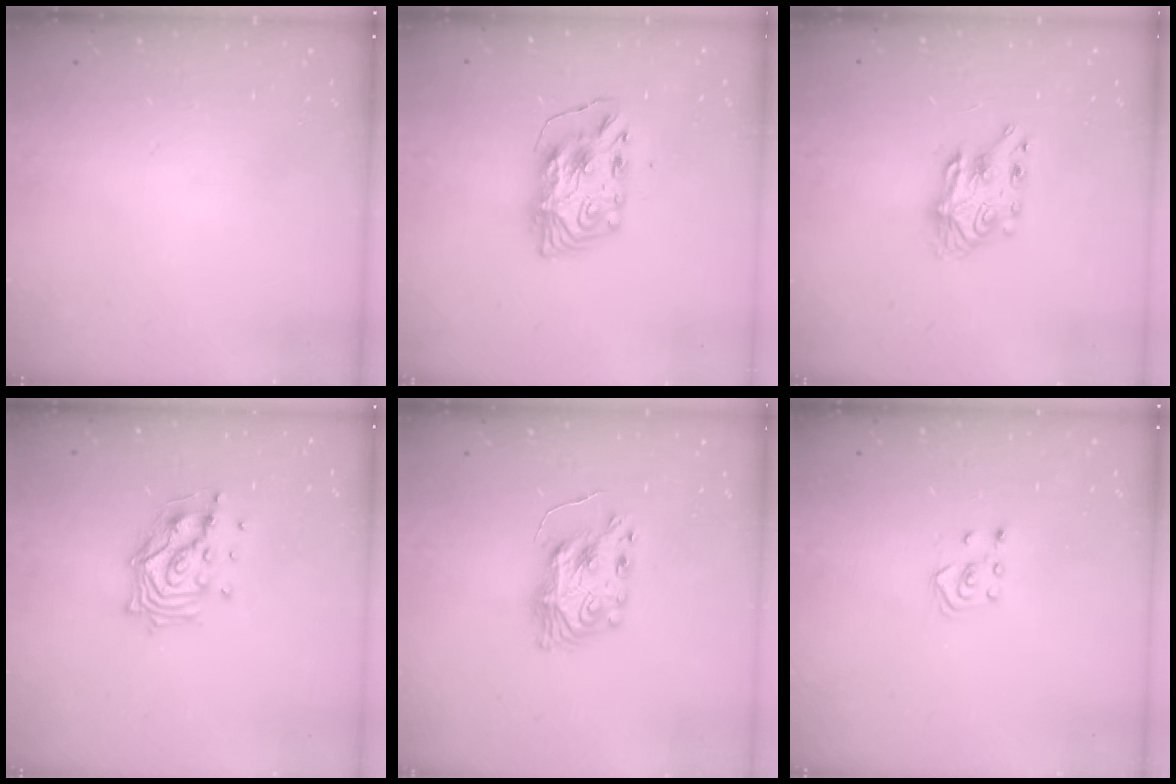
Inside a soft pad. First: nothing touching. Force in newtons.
{"total": 9.0, "press": 8.9, "slide": 0.7}
{"total": 7.1, "press": 7.1, "slide": 0.2}
{"total": 12.0, "press": 12.0, "slide": 0.9}
{"total": 8.6, "press": 8.6, "slide": 0.5}
{"total": 3.6, "press": 3.6, "slide": 0.4}